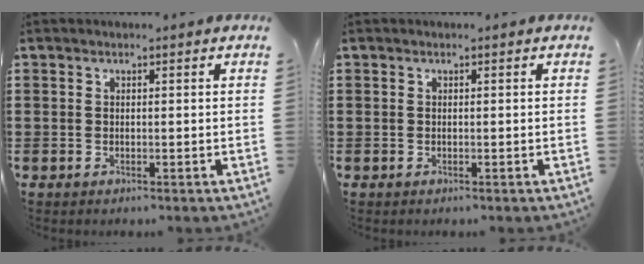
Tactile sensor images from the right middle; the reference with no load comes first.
{"total": 0.0}